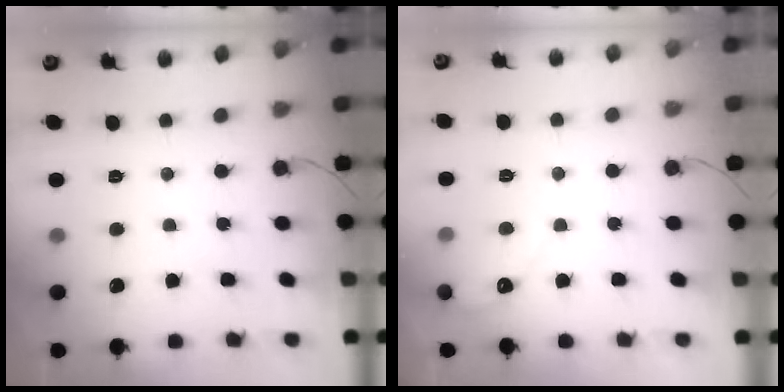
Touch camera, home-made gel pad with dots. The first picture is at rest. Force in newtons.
{"total": 2.2, "press": 2.2, "slide": 0.1}